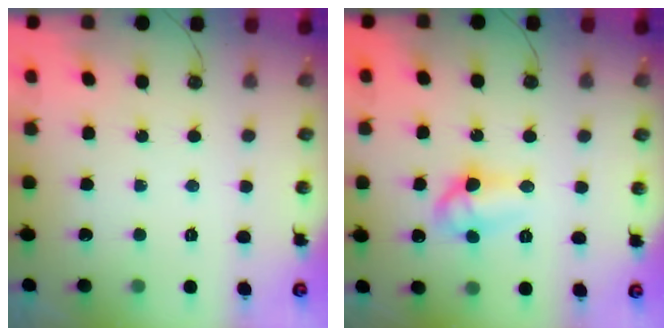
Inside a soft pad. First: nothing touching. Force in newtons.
{"total": 8.8, "press": 8.7, "slide": 1.5}